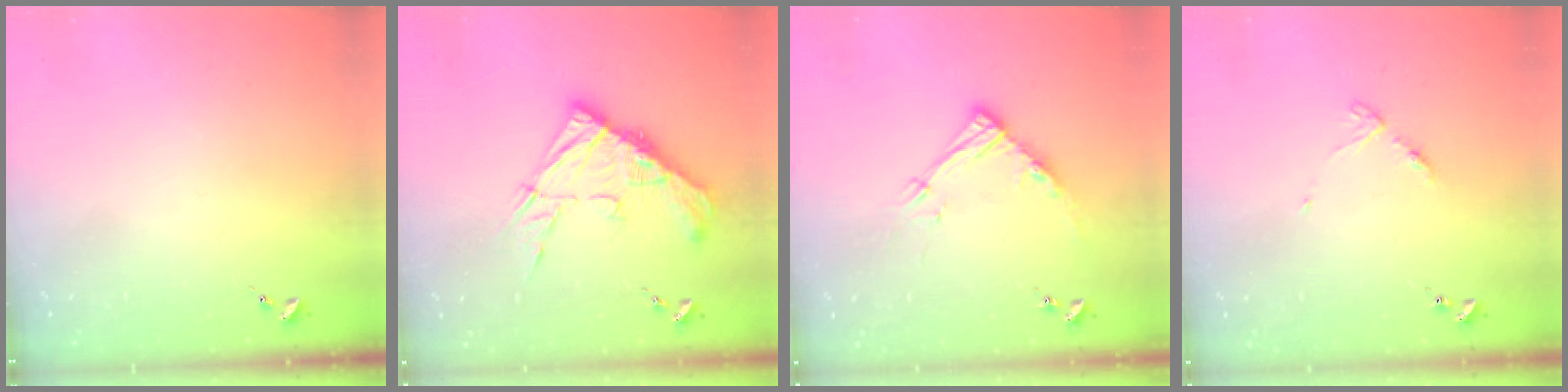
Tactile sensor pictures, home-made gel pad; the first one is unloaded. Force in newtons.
{"total": 15.6, "press": 15.5, "slide": 1.4}
{"total": 13.1, "press": 13.0, "slide": 1.3}
{"total": 4.4, "press": 4.3, "slide": 0.5}